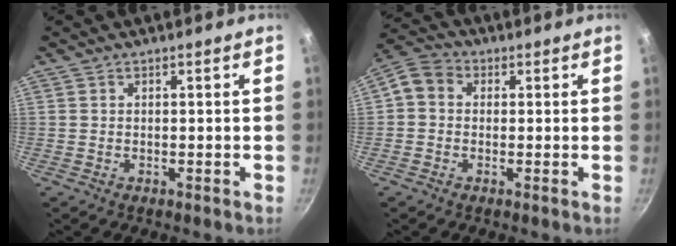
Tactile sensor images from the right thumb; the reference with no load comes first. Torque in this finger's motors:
{"motor_torque": [0.23, 0.71, 0.21, 0.11, 0.02]}